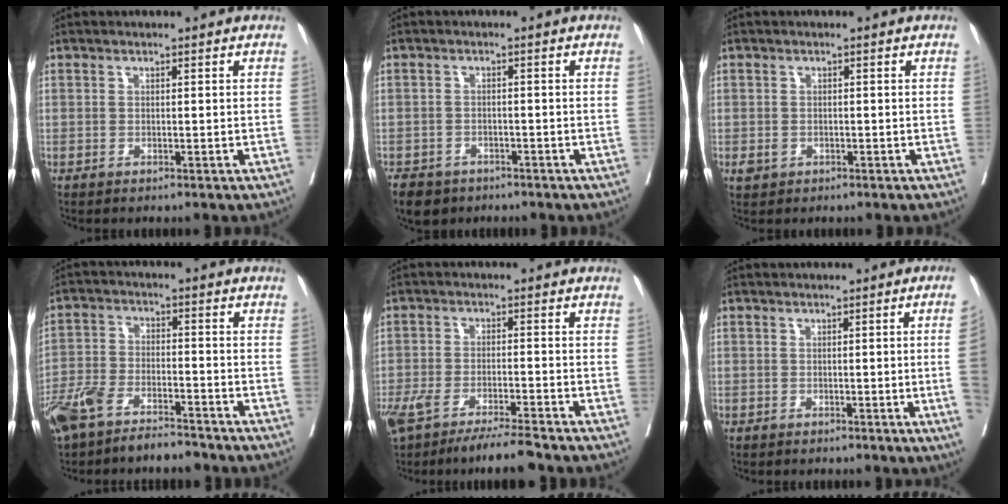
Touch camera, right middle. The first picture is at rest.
{"total": 5.6, "force": [-4.1, 3.6, 1.4], "torque": [-0.026, 0.002, -0.063]}
{"total": 1.6, "force": [-0.5, 1.3, 0.7], "torque": [-0.012, 0.002, -0.002]}
{"total": 9.9, "force": [-8.1, 2.9, 4.9], "torque": [-0.101, -0.006, -0.150]}
{"total": 9.1, "force": [-7.4, 0.4, 5.4], "torque": [-0.094, -0.015, -0.123]}
{"total": 4.2, "force": [-0.7, -1.6, 3.9], "torque": [-0.044, -0.009, -0.011]}